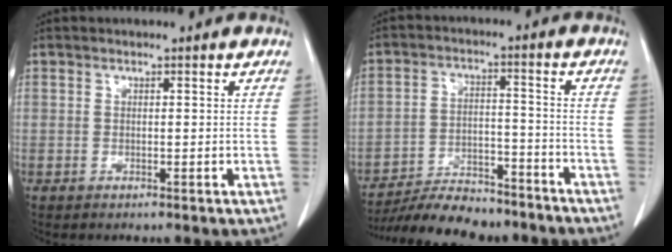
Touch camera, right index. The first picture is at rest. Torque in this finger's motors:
{"motor_torque": [0.12, -0.92, 0.03, -0.06]}